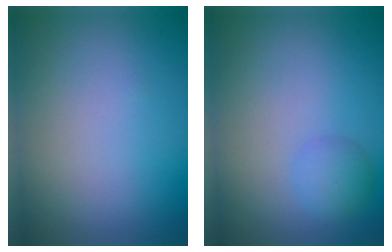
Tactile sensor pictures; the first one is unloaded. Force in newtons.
{"total": 2.0, "press": 2.0, "slide": 0.0}